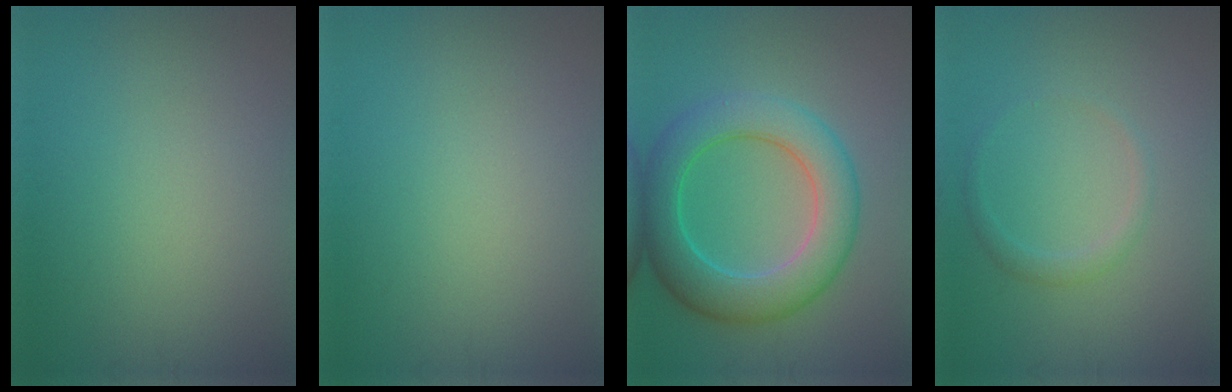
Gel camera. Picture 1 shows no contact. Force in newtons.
{"total": 0.0}
{"total": 7.5, "press": 7.5, "slide": 0.1}
{"total": 1.3, "press": 1.3, "slide": 0.0}